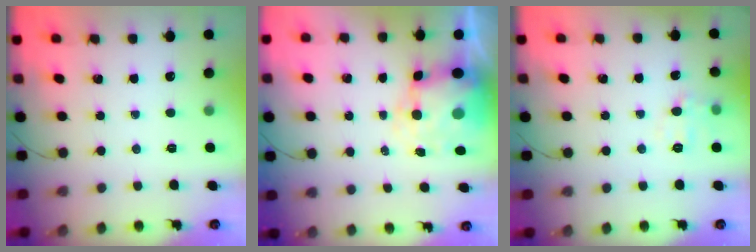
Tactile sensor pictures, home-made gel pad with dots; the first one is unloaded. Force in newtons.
{"total": 9.3, "press": 9.1, "slide": 2.0}
{"total": 5.8, "press": 5.7, "slide": 1.1}